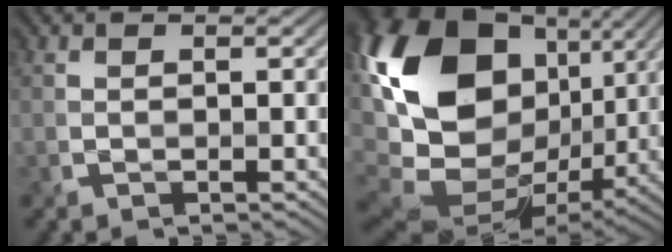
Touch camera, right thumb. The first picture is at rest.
{"total": 21.1, "force": [3.5, 14.5, 14.9], "torque": [-0.342, 0.010, 0.073]}